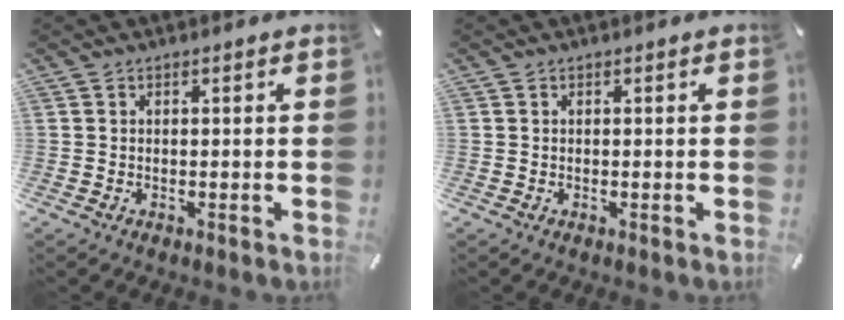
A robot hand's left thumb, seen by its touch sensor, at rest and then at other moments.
{"total": 0.0}